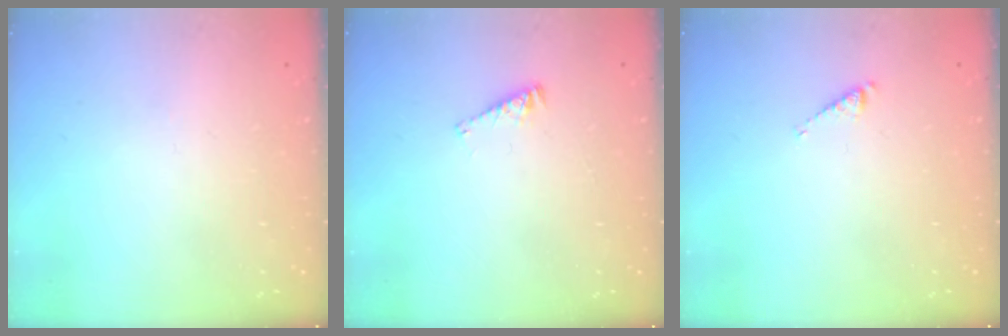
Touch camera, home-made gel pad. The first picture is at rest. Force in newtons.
{"total": 2.9, "press": 2.9, "slide": 0.4}
{"total": 2.7, "press": 2.7, "slide": 0.4}